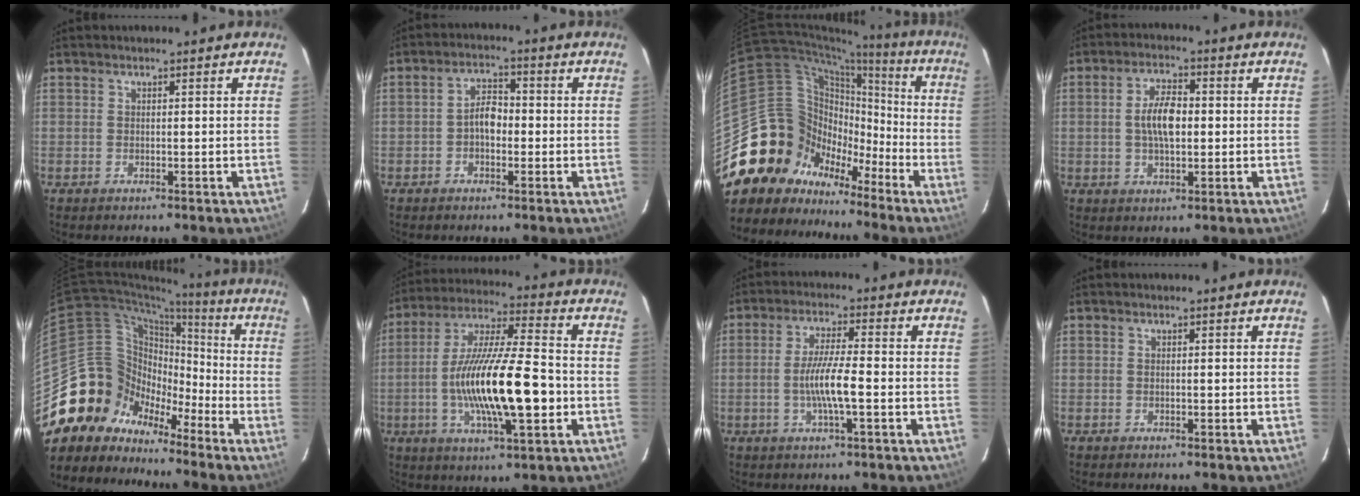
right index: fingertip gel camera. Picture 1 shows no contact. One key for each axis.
{"total": 3.9, "fx": -1.0, "fy": 2.3, "fz": 3.0, "tx": -0.052, "ty": 0.013, "tz": -0.016}
{"total": 20.7, "fx": -11.1, "fy": 16.3, "fz": 6.2, "tx": -0.135, "ty": 0.072, "tz": -0.182}
{"total": 6.7, "fx": 0.1, "fy": 3.0, "fz": 6.0, "tx": -0.112, "ty": 0.009, "tz": 0.004}
{"total": 15.9, "fx": -10.5, "fy": 11.6, "fz": 2.8, "tx": -0.066, "ty": 0.058, "tz": -0.190}
{"total": 19.4, "fx": -3.7, "fy": 4.1, "fz": 18.6, "tx": -0.344, "ty": -0.004, "tz": -0.065}
{"total": 6.9, "fx": -1.7, "fy": 0.3, "fz": 6.7, "tx": -0.126, "ty": -0.003, "tz": -0.033}
{"total": 0.0}